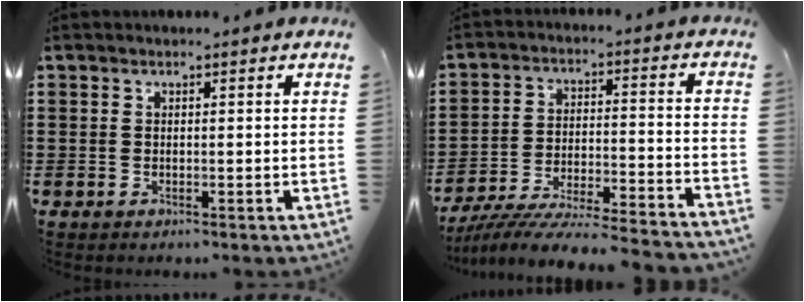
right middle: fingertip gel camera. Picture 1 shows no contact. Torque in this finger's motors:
{"motor_torque": [0.27, -0.08, 0.45, 0.21]}